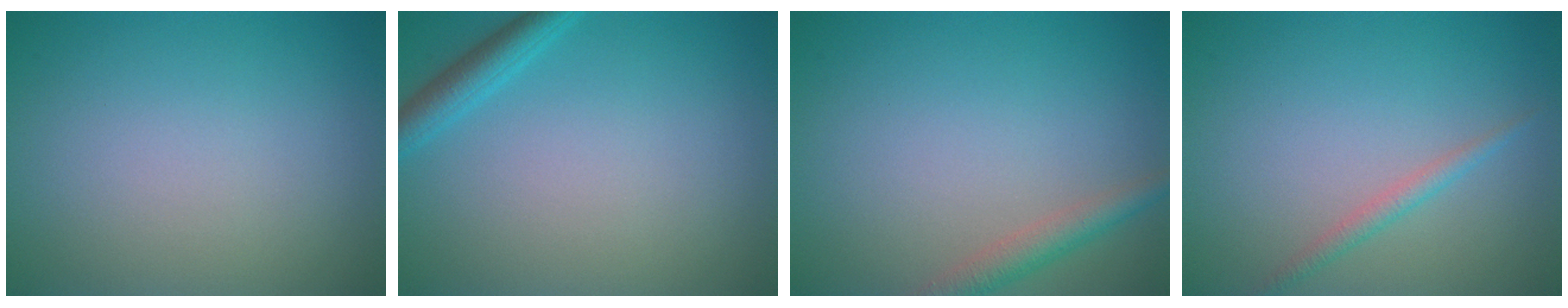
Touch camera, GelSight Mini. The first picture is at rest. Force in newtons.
{"total": 2.3, "press": 2.2, "slide": 0.2}
{"total": 2.4, "press": 2.4, "slide": 0.1}
{"total": 1.3, "press": 1.3, "slide": 0.0}